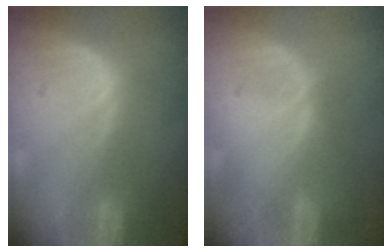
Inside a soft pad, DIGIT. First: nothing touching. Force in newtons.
{"total": 0.0}